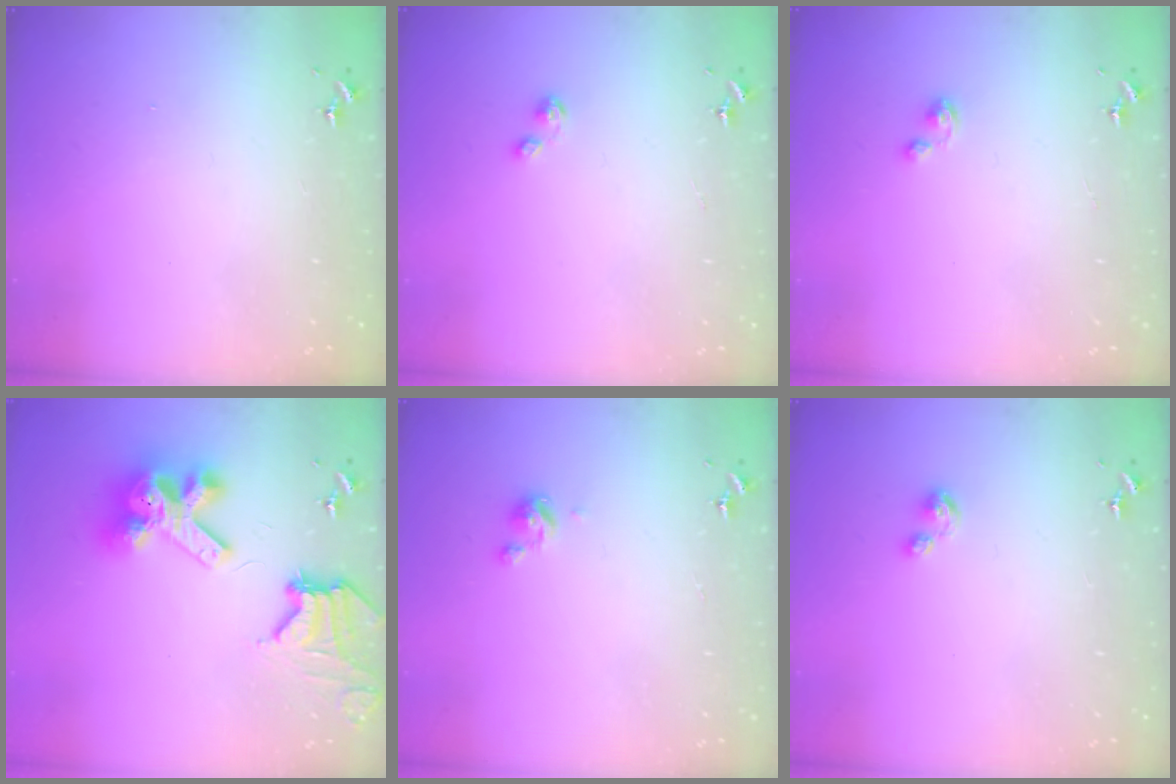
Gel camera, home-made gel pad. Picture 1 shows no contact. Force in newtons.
{"total": 2.2, "press": 2.2, "slide": 0.3}
{"total": 2.3, "press": 2.3, "slide": 0.2}
{"total": 17.8, "press": 17.6, "slide": 2.2}
{"total": 4.6, "press": 4.5, "slide": 0.4}
{"total": 3.4, "press": 3.3, "slide": 0.4}